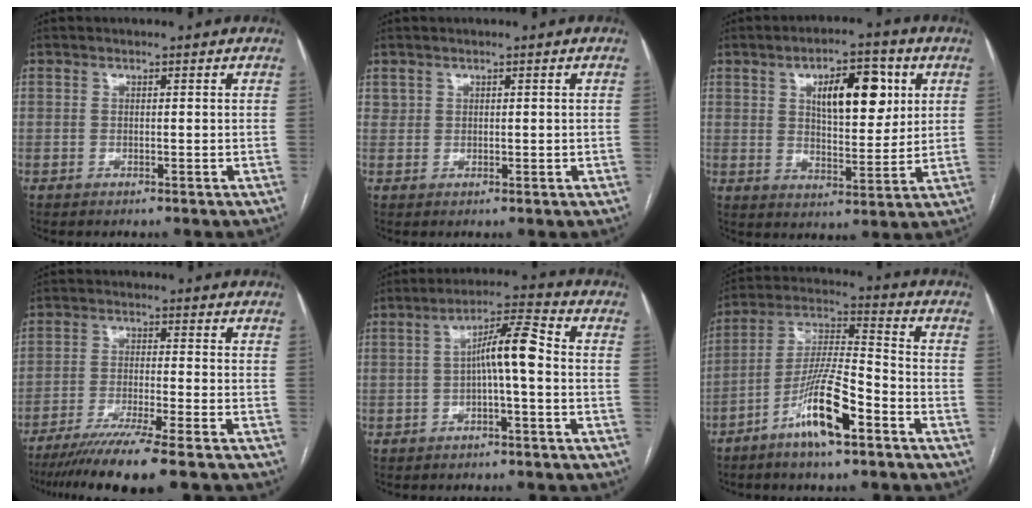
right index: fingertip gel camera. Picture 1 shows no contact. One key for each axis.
{"total": 1.2, "fx": 0.7, "fy": 0.9, "fz": 0.3, "tx": -0.002, "ty": 0.004, "tz": 0.016}
{"total": 11.3, "fx": 3.9, "fy": 4.4, "fz": 9.6, "tx": -0.145, "ty": 0.012, "tz": 0.067}
{"total": 11.8, "fx": -9.5, "fy": -1.4, "fz": 6.9, "tx": -0.095, "ty": -0.034, "tz": -0.151}
{"total": 7.7, "fx": -0.5, "fy": 1.1, "fz": 7.6, "tx": -0.128, "ty": 0.029, "tz": -0.011}
{"total": 11.9, "fx": -6.4, "fy": 1.6, "fz": 10.0, "tx": -0.195, "ty": -0.003, "tz": -0.119}